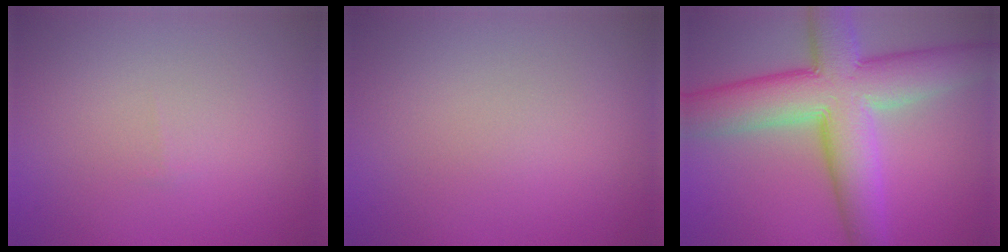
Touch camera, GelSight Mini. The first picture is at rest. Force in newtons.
{"total": 0.0}
{"total": 11.3, "press": 11.3, "slide": 0.5}